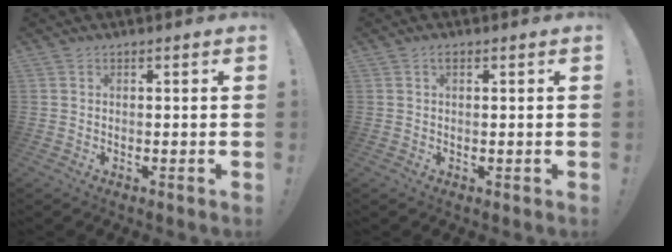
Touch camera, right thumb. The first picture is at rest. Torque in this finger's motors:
{"motor_torque": [-0.24, 0.42, 0.04, -0.07, -0.01]}